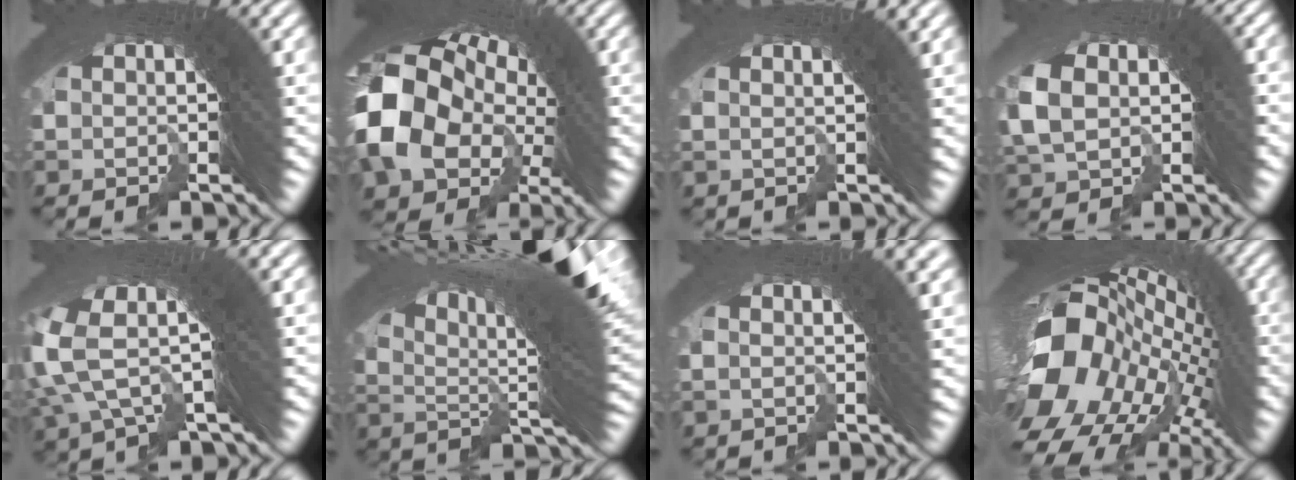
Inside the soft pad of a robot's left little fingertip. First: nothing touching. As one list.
[{"total": 14.0, "force": [0.5, 10.7, 9.0], "torque": [-0.189, -0.023, 0.010]}, {"total": 2.3, "force": [1.8, -0.8, 1.2], "torque": [-0.015, 0.010, 0.031]}, {"total": 3.0, "force": [0.2, 2.5, 1.7], "torque": [-0.028, 0.005, 0.009]}, {"total": 7.7, "force": [2.9, 4.0, 5.9], "torque": [-0.128, 0.018, 0.037]}, {"total": 17.2, "force": [8.9, 5.4, 13.6], "torque": [-0.186, 0.035, 0.127]}, {"total": 3.5, "force": [1.7, 0.4, 3.1], "torque": [-0.025, 0.021, 0.018]}, {"total": 18.1, "force": [-0.8, 12.3, 13.3], "torque": [-0.226, -0.014, -0.005]}]